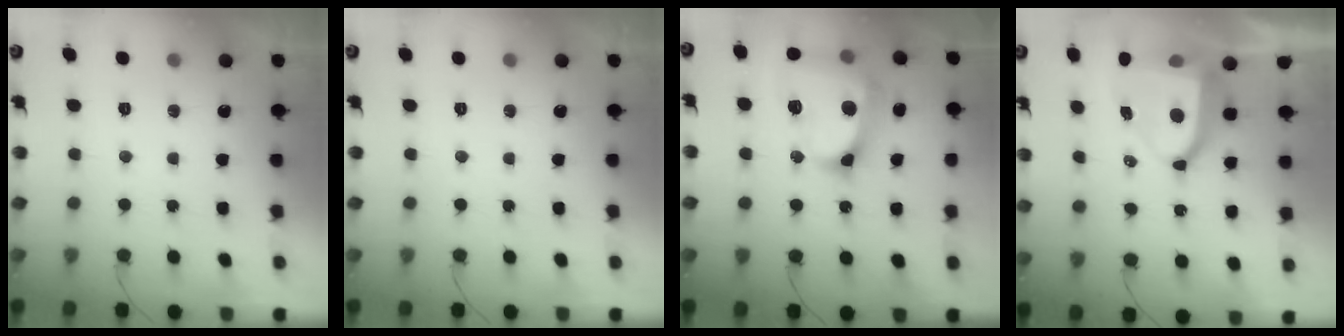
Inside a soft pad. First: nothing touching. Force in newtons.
{"total": 0.0}
{"total": 19.1, "press": 19.0, "slide": 2.0}
{"total": 10.2, "press": 10.2, "slide": 1.1}